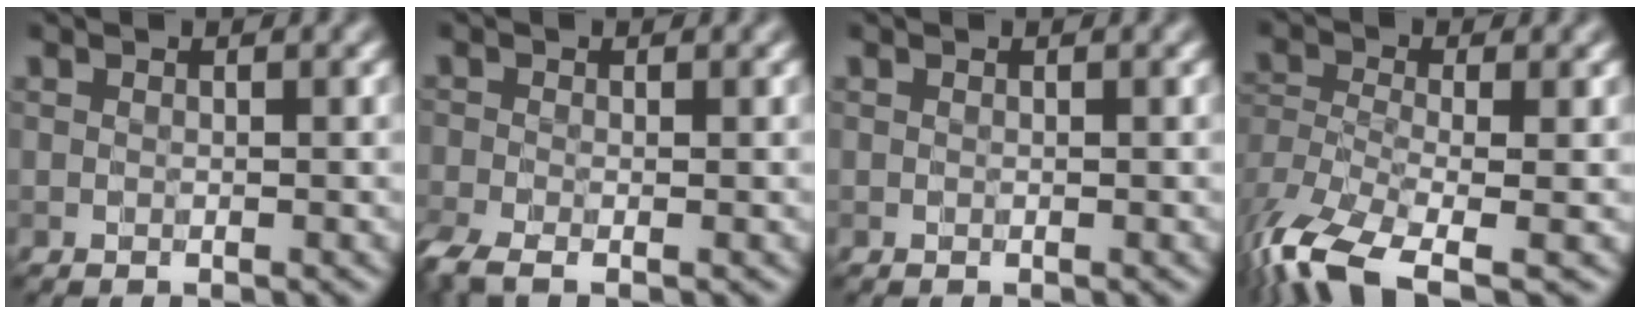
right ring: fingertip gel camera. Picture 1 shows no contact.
{"total": 3.1, "force": [-1.9, 1.0, 2.3], "torque": [-0.052, -0.011, -0.043]}
{"total": 0.0}
{"total": 9.7, "force": [-6.1, 3.6, 6.6], "torque": [-0.144, -0.019, -0.119]}